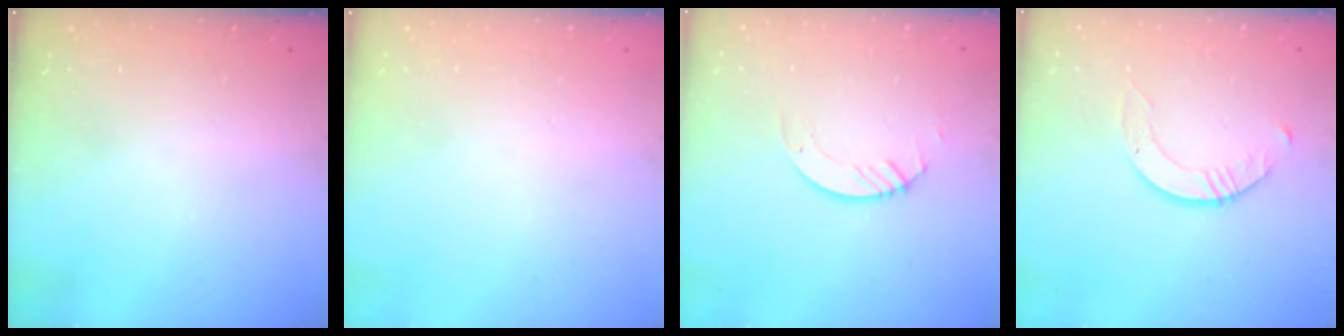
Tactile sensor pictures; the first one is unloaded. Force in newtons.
{"total": 0.0}
{"total": 3.0, "press": 3.0, "slide": 0.2}
{"total": 3.2, "press": 3.1, "slide": 0.4}